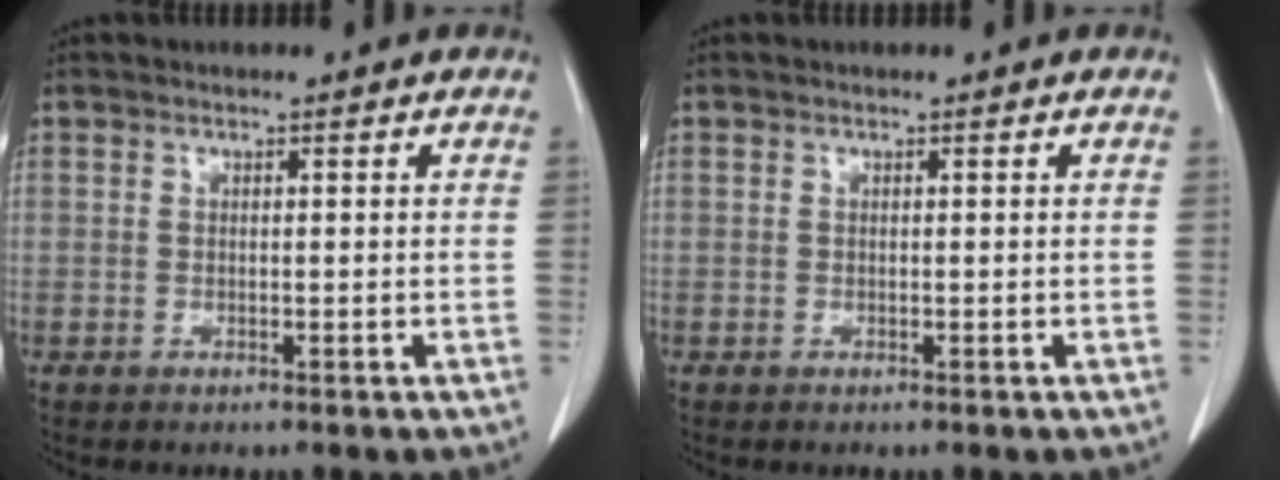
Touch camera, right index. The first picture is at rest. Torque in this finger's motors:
{"motor_torque": [0.00, 0.00, 0.00, 0.00]}